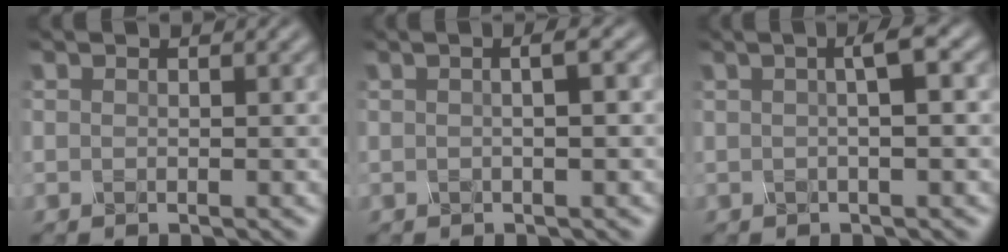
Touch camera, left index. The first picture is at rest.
{"total": 2.8, "force": [0.5, 1.0, 2.6], "torque": [-0.015, 0.008, -0.011]}
{"total": 2.8, "force": [0.5, 0.5, 2.7], "torque": [-0.038, 0.010, 0.003]}